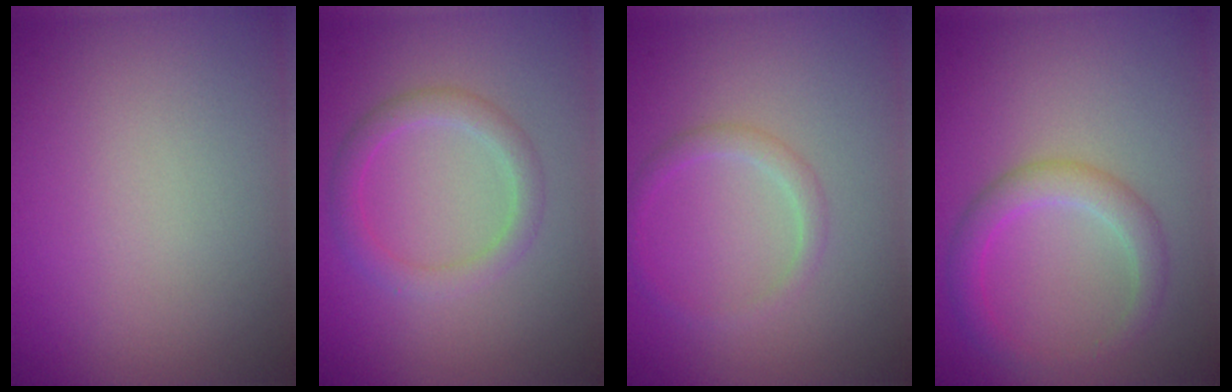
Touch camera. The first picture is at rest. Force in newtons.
{"total": 2.4, "press": 2.4, "slide": 0.1}
{"total": 1.6, "press": 1.6, "slide": 0.1}
{"total": 2.8, "press": 2.8, "slide": 0.0}